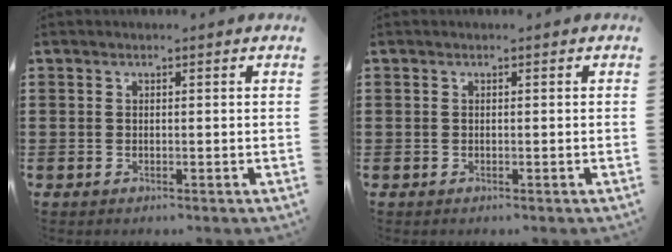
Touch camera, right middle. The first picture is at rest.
{"total": 0.0}